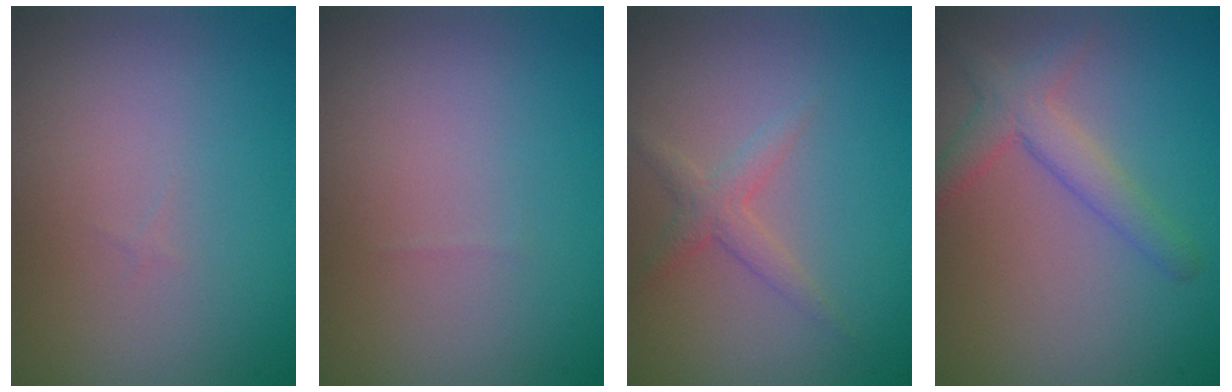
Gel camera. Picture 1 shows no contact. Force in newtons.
{"total": 0.0}
{"total": 1.7, "press": 1.7, "slide": 0.1}
{"total": 3.0, "press": 3.0, "slide": 0.2}